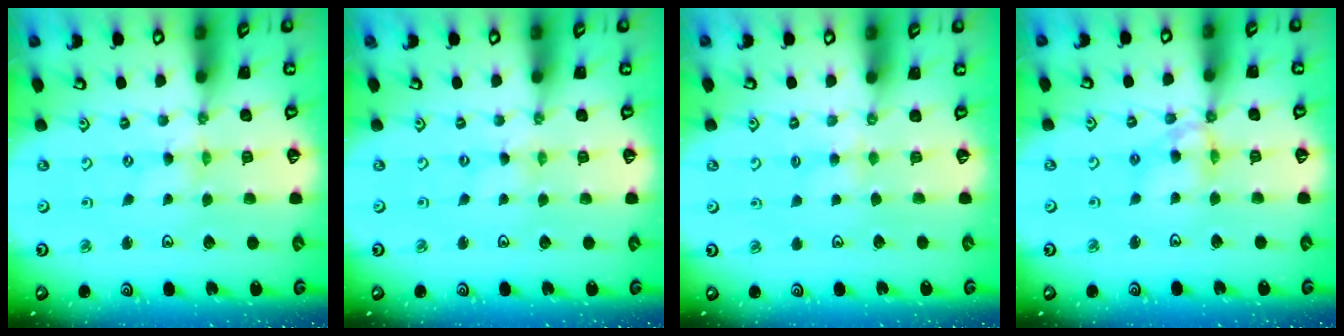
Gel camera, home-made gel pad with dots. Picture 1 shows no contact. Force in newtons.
{"total": 0.0}
{"total": 2.2, "press": 2.1, "slide": 0.4}
{"total": 8.0, "press": 8.0, "slide": 0.8}